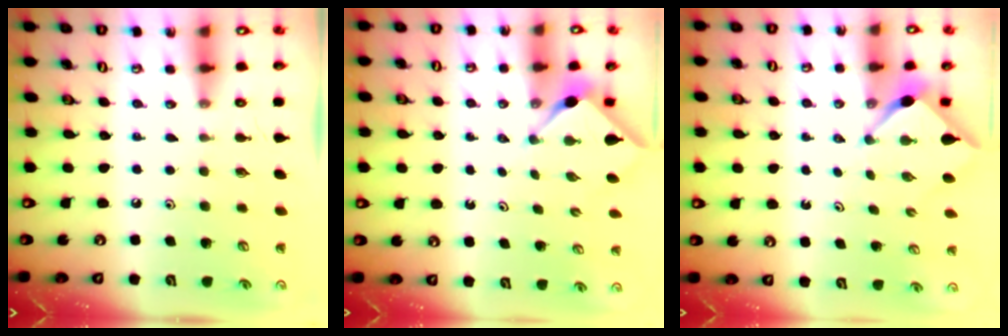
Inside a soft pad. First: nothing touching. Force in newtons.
{"total": 2.9, "press": 2.9, "slide": 0.4}
{"total": 2.6, "press": 2.6, "slide": 0.3}